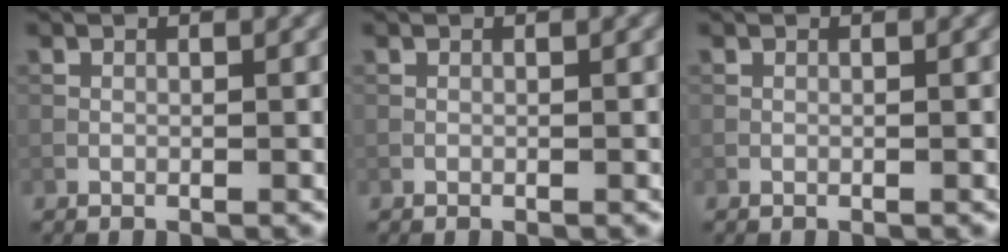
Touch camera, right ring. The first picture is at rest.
{"total": 0.0}
{"total": 0.0}